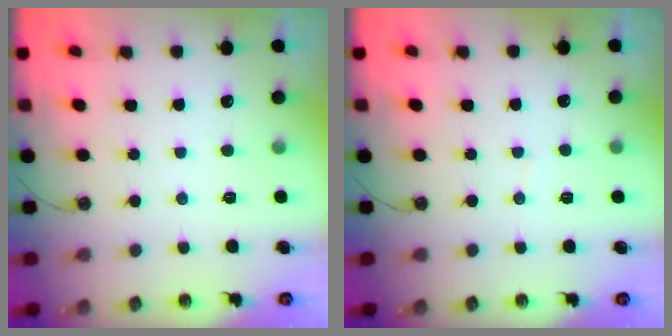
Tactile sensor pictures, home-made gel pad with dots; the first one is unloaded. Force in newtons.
{"total": 2.6, "press": 2.6, "slide": 0.3}